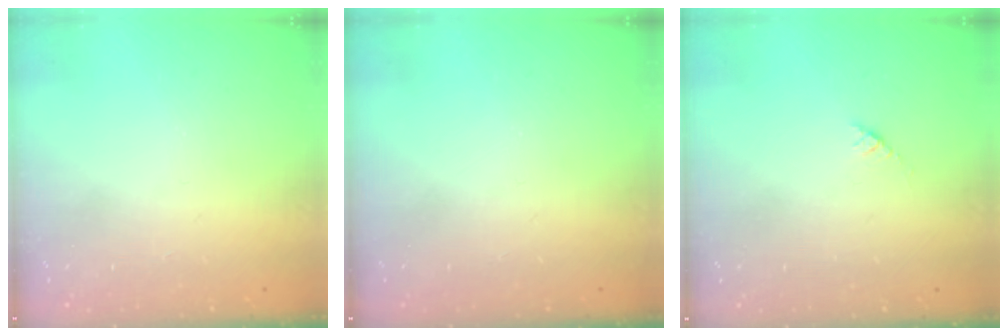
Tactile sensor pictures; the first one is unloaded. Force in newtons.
{"total": 0.0}
{"total": 2.7, "press": 2.6, "slide": 0.4}